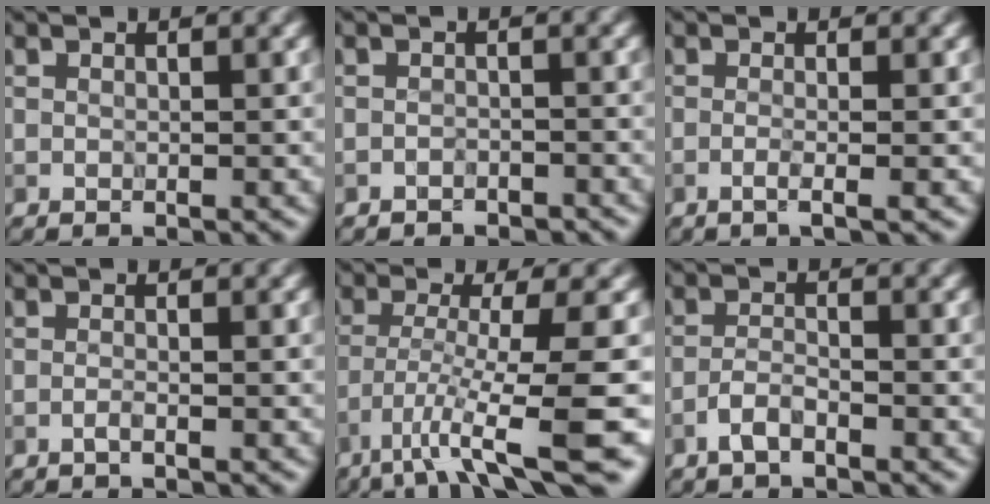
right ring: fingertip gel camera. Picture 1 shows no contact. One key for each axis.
{"total": 1.4, "fx": -1.3, "fy": 0.5, "fz": -0.1, "tx": 0.008, "ty": 0.005, "tz": -0.022}
{"total": 1.8, "fx": -0.3, "fy": 0.7, "fz": 1.7, "tx": -0.014, "ty": 0.000, "tz": -0.019}
{"total": 0.6, "fx": -0.4, "fy": 0.1, "fz": 0.4, "tx": -0.008, "ty": 0.002, "tz": -0.009}
{"total": 8.4, "fx": -4.3, "fy": 0.9, "fz": 7.1, "tx": -0.114, "ty": -0.005, "tz": -0.073}
{"total": 1.7, "fx": -1.2, "fy": 0.5, "fz": 1.1, "tx": -0.025, "ty": 0.007, "tz": -0.031}